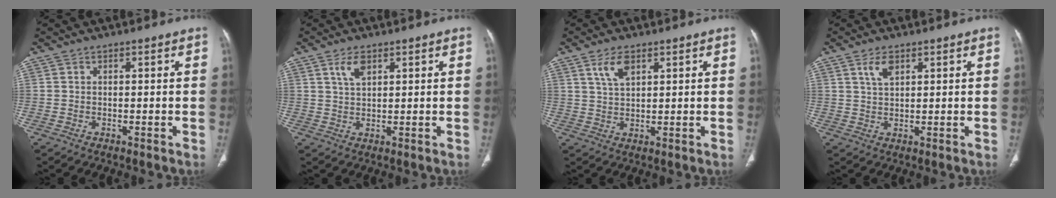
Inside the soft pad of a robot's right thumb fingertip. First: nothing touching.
{"total": 3.6, "force": [2.0, 1.7, 2.5], "torque": [-0.043, -0.006, 0.041]}
{"total": 4.6, "force": [2.5, 2.1, 3.2], "torque": [-0.054, -0.009, 0.052]}
{"total": 3.4, "force": [1.9, 1.6, 2.3], "torque": [-0.040, -0.006, 0.039]}